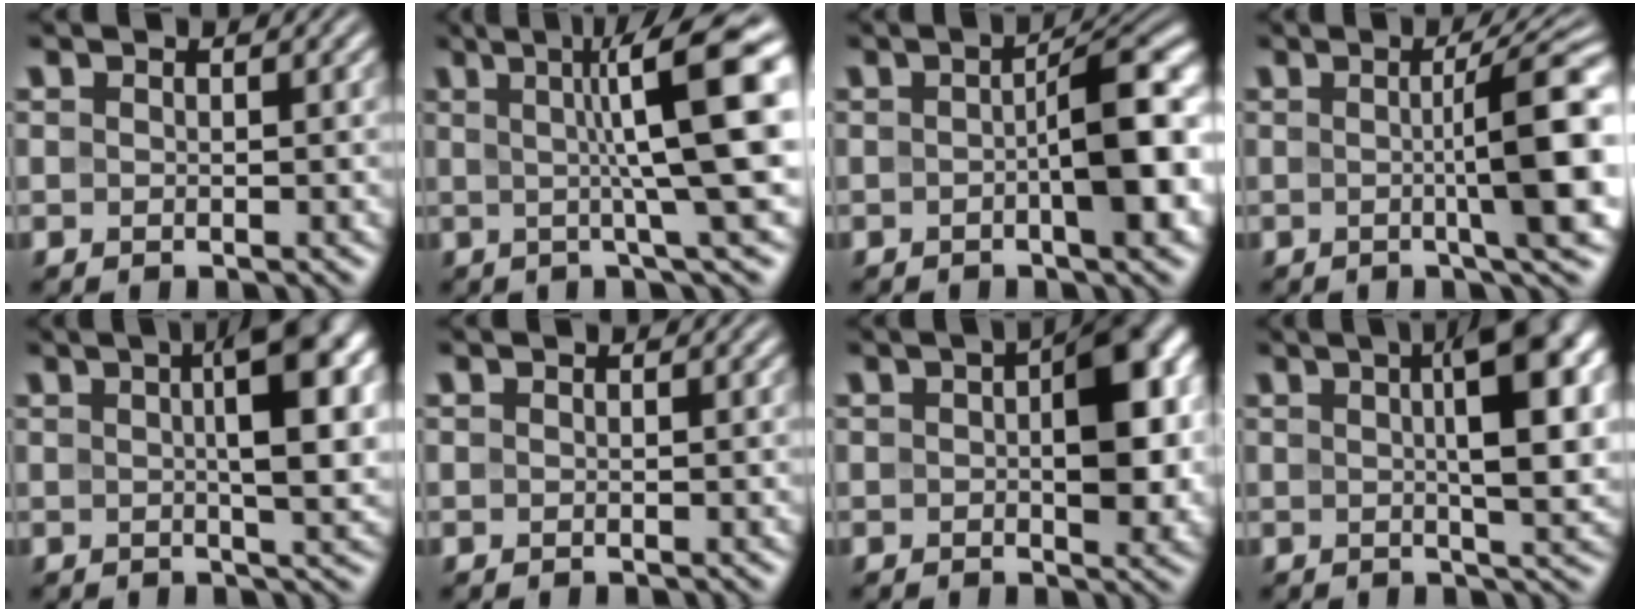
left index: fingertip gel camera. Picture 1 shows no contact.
{"total": 10.0, "force": [1.6, 1.5, 9.7], "torque": [-0.116, 0.020, 0.020]}
{"total": 6.2, "force": [-0.8, 1.6, 5.9], "torque": [-0.078, 0.010, -0.015]}
{"total": 7.7, "force": [0.1, 1.2, 7.6], "torque": [-0.098, 0.006, -0.001]}
{"total": 7.9, "force": [1.8, 2.1, 7.4], "torque": [-0.089, 0.012, 0.024]}
{"total": 0.0}
{"total": 8.1, "force": [0.9, 4.1, 6.9], "torque": [-0.083, 0.010, 0.008]}
{"total": 8.9, "force": [2.1, 2.5, 8.3], "torque": [-0.105, 0.012, 0.031]}